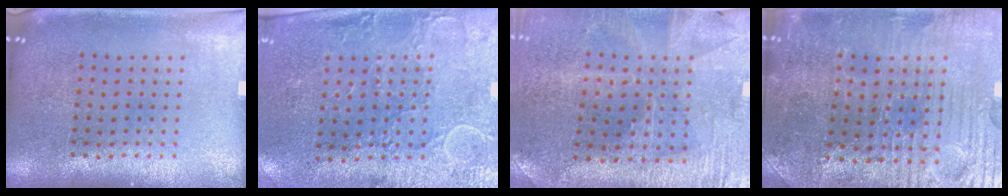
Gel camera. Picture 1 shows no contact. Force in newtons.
{"total": 2.9, "press": 2.4, "slide": 1.7}
{"total": 1.0, "press": 1.0, "slide": 0.3}
{"total": 3.7, "press": 3.7, "slide": 0.5}